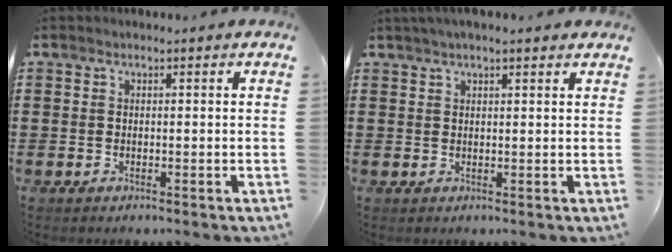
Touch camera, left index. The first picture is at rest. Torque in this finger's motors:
{"motor_torque": [1.47, -0.67, 0.42, -0.02]}